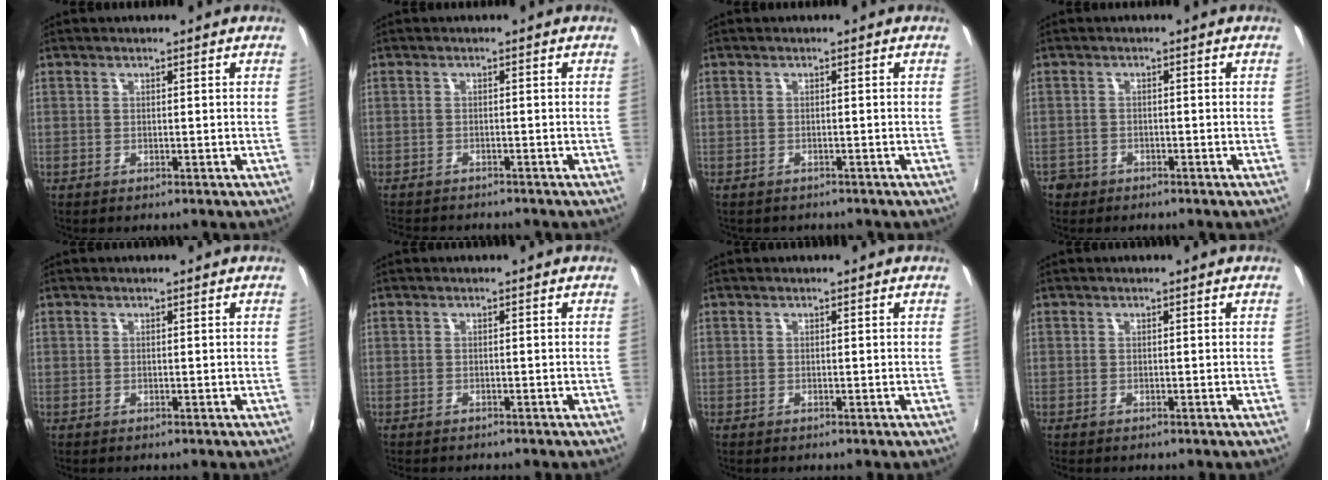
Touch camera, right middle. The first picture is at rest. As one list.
[{"total": 4.7, "force": [-4.4, 0.9, 1.3], "torque": [-0.039, -0.017, -0.072]}, {"total": 1.5, "force": [-1.3, 0.7, 0.3], "torque": [-0.010, -0.005, -0.017]}, {"total": 3.5, "force": [-2.3, 2.6, 0.7], "torque": [-0.028, -0.002, -0.041]}, {"total": 0.0}, {"total": 1.1, "force": [-1.0, 0.4, 0.2], "torque": [-0.008, -0.005, -0.016]}, {"total": 0.0}, {"total": 0.0}]